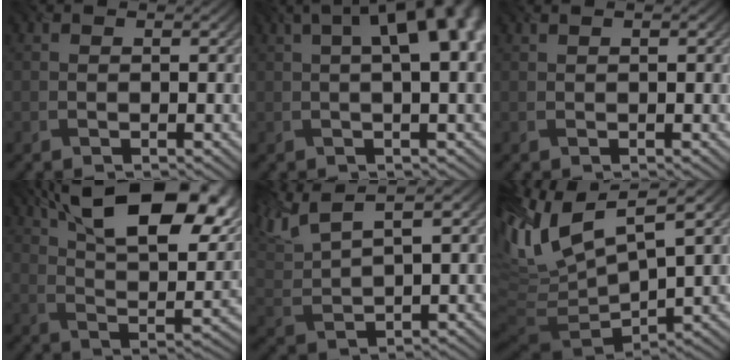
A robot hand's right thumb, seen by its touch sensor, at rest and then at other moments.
{"total": 12.1, "force": [2.9, 4.6, 10.9], "torque": [-0.133, 0.045, 0.020]}
{"total": 0.6, "force": [0.4, 0.1, 0.5], "torque": [-0.010, 0.005, 0.007]}
{"total": 19.5, "force": [10.7, 8.1, 14.1], "torque": [-0.234, 0.029, 0.159]}
{"total": 8.5, "force": [5.5, 2.3, 6.0], "torque": [-0.148, 0.029, 0.109]}
{"total": 13.9, "force": [4.4, 5.6, 12.0], "torque": [-0.273, 0.004, 0.091]}